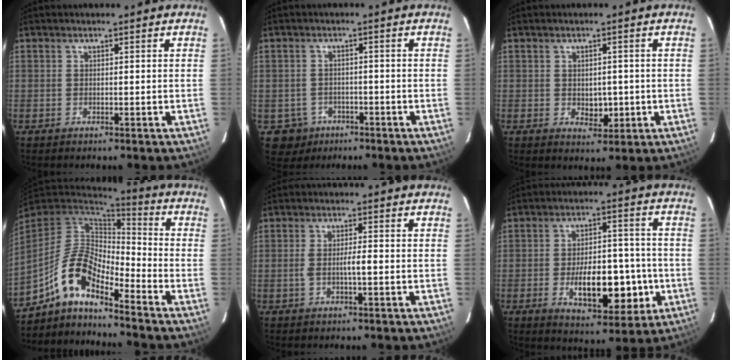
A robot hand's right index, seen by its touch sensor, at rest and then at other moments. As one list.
[{"total": 4.9, "force": [-2.1, 4.4, -0.2], "torque": [0.001, 0.010, -0.029]}, {"total": 3.4, "force": [-0.4, 2.3, 2.4], "torque": [-0.028, -0.001, 0.003]}, {"total": 11.5, "force": [-7.9, 3.5, 7.6], "torque": [-0.156, 0.030, -0.148]}, {"total": 2.9, "force": [-0.6, 0.3, 2.8], "torque": [-0.053, 0.001, -0.010]}, {"total": 12.8, "force": [-3.4, 5.4, 11.1], "torque": [-0.169, 0.010, -0.044]}]